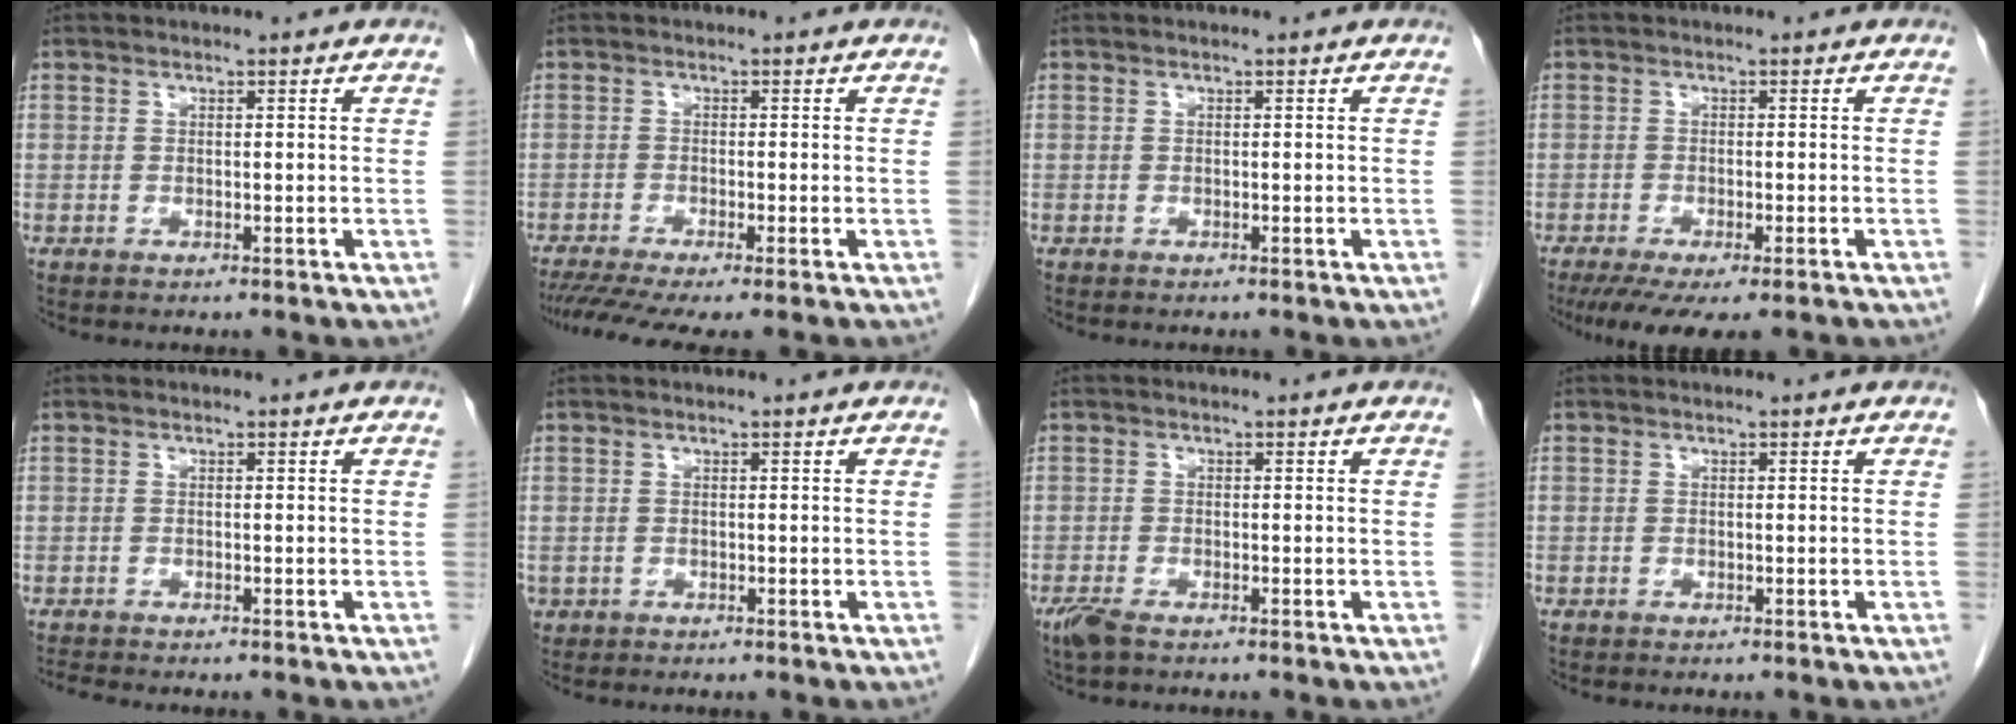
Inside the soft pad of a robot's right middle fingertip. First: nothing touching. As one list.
[{"total": 7.3, "force": [-5.6, 0.3, 4.6], "torque": [-0.073, -0.015, -0.092]}, {"total": 0.0}, {"total": 8.8, "force": [-6.6, 1.6, 5.6], "torque": [-0.076, -0.018, -0.100]}, {"total": 1.7, "force": [-1.6, 0.0, 0.5], "torque": [-0.013, -0.006, -0.025]}, {"total": 0.8, "force": [-0.3, 0.7, 0.1], "torque": [-0.006, 0.003, 0.000]}, {"total": 2.8, "force": [-2.0, 0.8, 1.8], "torque": [-0.042, -0.007, -0.036]}, {"total": 0.0}]